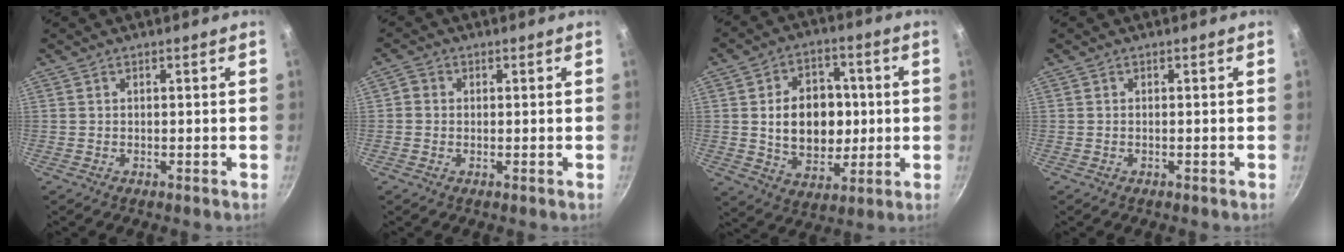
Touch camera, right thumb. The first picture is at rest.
{"total": 1.9, "force": [0.0, 1.8, 0.7], "torque": [-0.011, 0.001, -0.008]}
{"total": 14.8, "force": [0.7, 11.1, 9.8], "torque": [-0.109, 0.008, 0.019]}
{"total": 0.0}